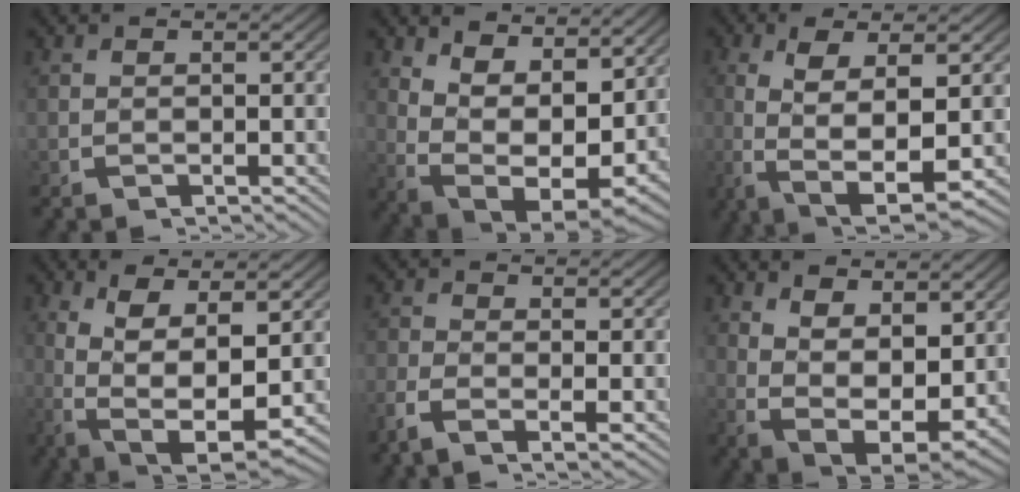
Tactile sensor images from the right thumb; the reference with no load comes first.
{"total": 10.9, "force": [0.5, 7.1, 8.3], "torque": [-0.171, -0.056, 0.028]}
{"total": 8.7, "force": [-1.4, 4.0, 7.6], "torque": [-0.170, -0.034, 0.001]}
{"total": 9.4, "force": [-1.1, 5.4, 7.7], "torque": [-0.177, -0.051, 0.012]}
{"total": 2.5, "force": [-1.0, 0.7, 2.2], "torque": [-0.054, -0.006, -0.022]}
{"total": 9.0, "force": [-0.4, 6.2, 6.4], "torque": [-0.142, -0.053, 0.014]}